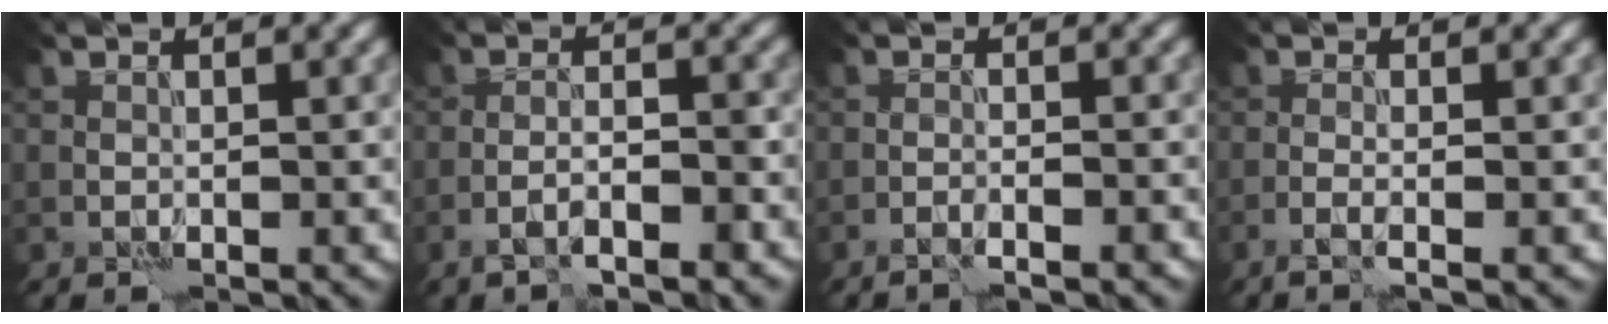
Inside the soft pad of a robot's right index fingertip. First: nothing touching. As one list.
[{"total": 3.1, "force": [-2.1, 0.5, 2.2], "torque": [-0.041, 0.005, -0.041]}, {"total": 2.2, "force": [-1.9, 0.0, 1.1], "torque": [-0.021, 0.004, -0.034]}, {"total": 1.5, "force": [-0.8, 0.1, 1.3], "torque": [-0.022, -0.001, -0.025]}]